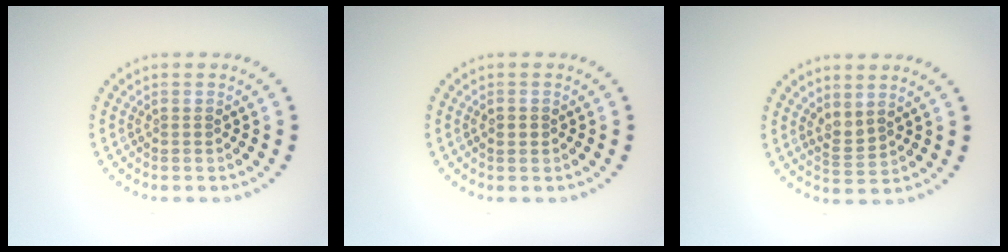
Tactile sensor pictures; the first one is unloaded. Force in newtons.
{"total": 1.0, "press": 1.0, "slide": 0.1}
{"total": 1.5, "press": 1.3, "slide": 0.9}